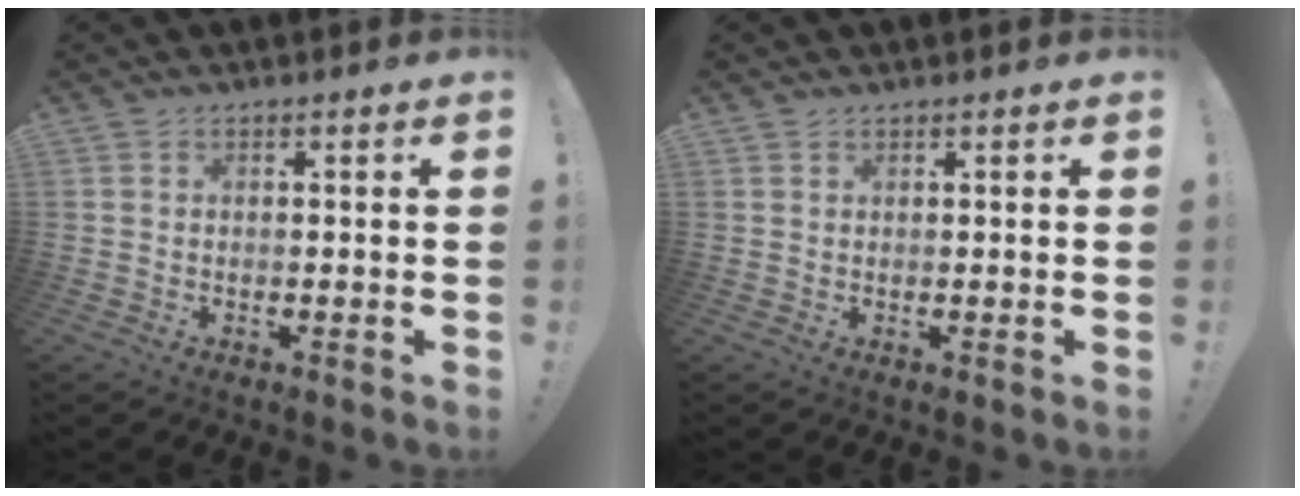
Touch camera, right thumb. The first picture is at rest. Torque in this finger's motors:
{"motor_torque": [-0.06, -0.18, -0.32, 0.18, -0.06]}